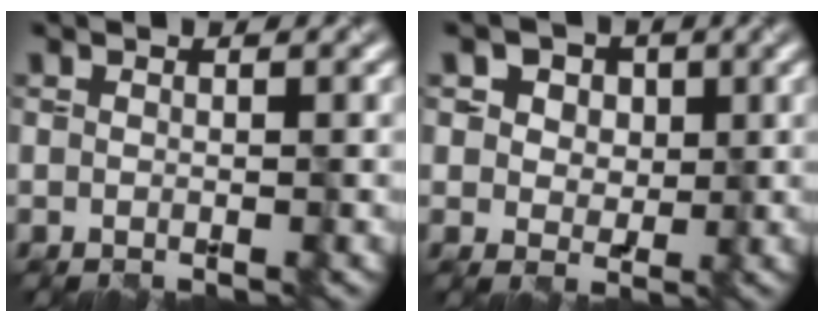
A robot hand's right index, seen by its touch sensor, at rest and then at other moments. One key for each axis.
{"total": 6.3, "fx": 3.2, "fy": 4.6, "fz": 2.9, "tx": -0.045, "ty": 0.012, "tz": 0.032}